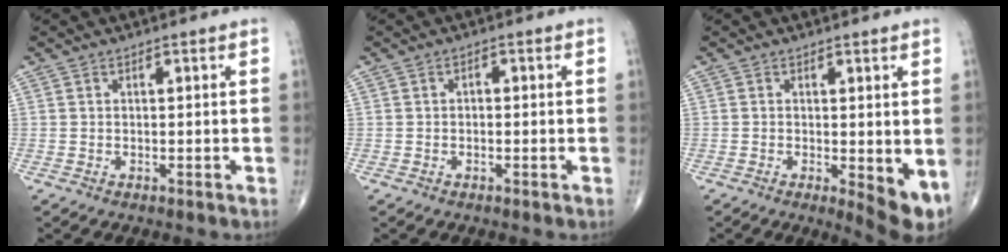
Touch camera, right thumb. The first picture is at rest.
{"total": 0.9, "force": [-0.1, 0.6, 0.6], "torque": [-0.006, 0.003, -0.006]}
{"total": 5.8, "force": [-0.5, 2.0, 5.5], "torque": [-0.072, -0.016, -0.005]}